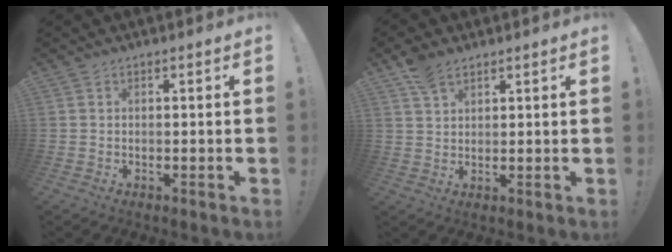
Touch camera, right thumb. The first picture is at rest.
{"total": 6.3, "force": [4.4, 3.1, 3.2], "torque": [-0.055, -0.016, 0.086]}